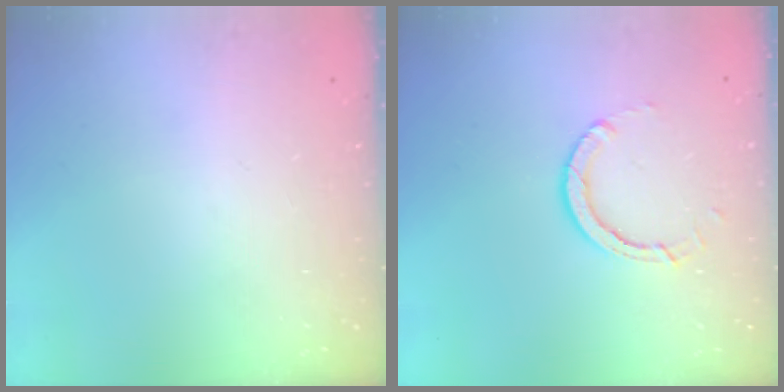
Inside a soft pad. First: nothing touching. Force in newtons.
{"total": 5.6, "press": 5.6, "slide": 0.2}